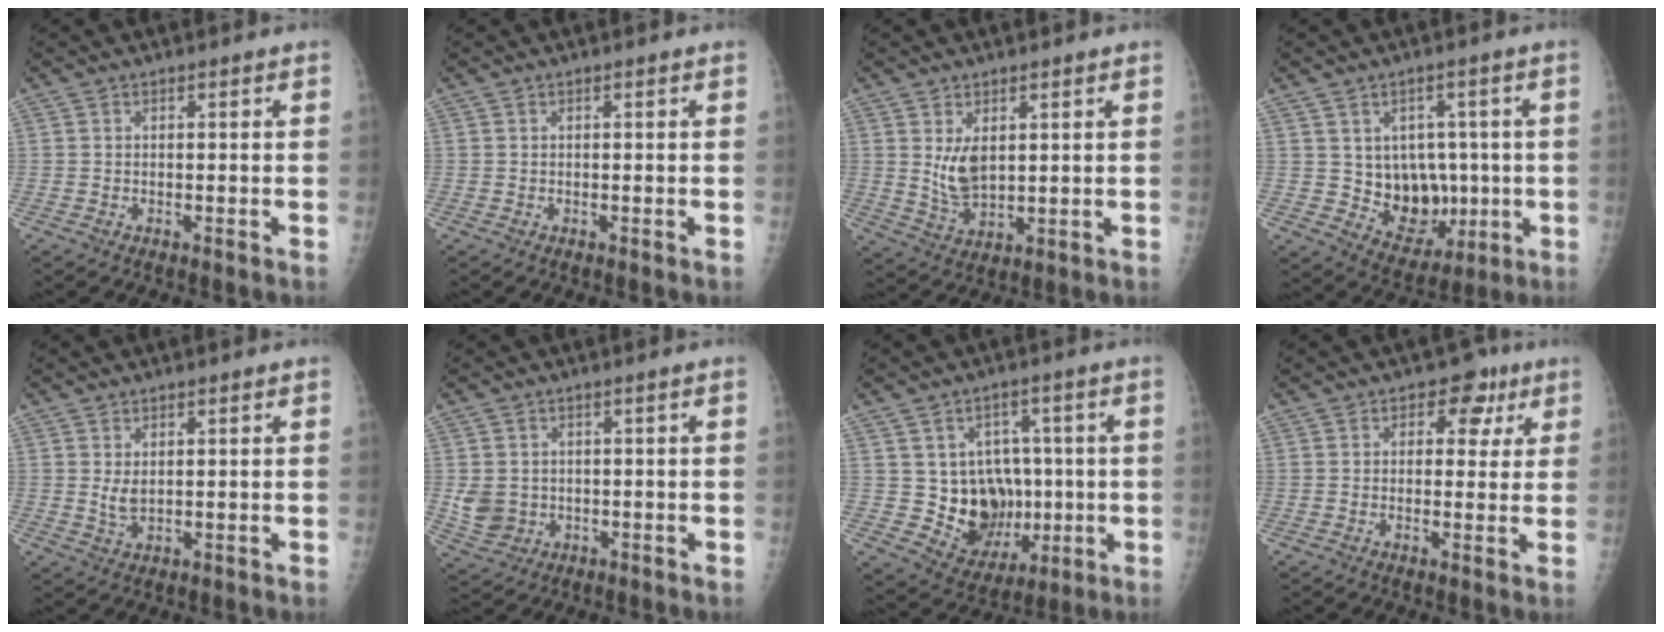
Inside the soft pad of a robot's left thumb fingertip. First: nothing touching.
{"total": 0.0}
{"total": 6.1, "force": [1.9, 3.4, 4.7], "torque": [-0.077, -0.020, 0.048]}
{"total": 11.2, "force": [-0.2, 8.9, 6.8], "torque": [-0.046, -0.007, 0.020]}
{"total": 2.9, "force": [0.9, 1.4, 2.3], "torque": [-0.039, -0.011, 0.023]}
{"total": 4.8, "force": [0.0, 4.1, 2.5], "torque": [-0.041, 0.005, 0.014]}
{"total": 12.7, "force": [-0.3, 10.8, 6.7], "torque": [-0.044, 0.001, 0.020]}
{"total": 6.4, "force": [2.7, 4.4, 3.7], "torque": [-0.001, -0.004, 0.026]}